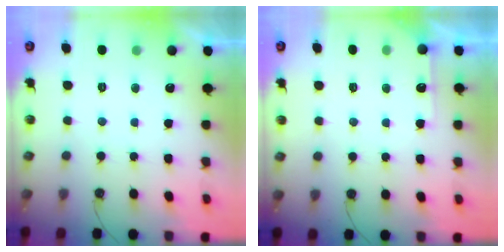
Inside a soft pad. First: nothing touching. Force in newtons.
{"total": 5.4, "press": 5.4, "slide": 0.6}